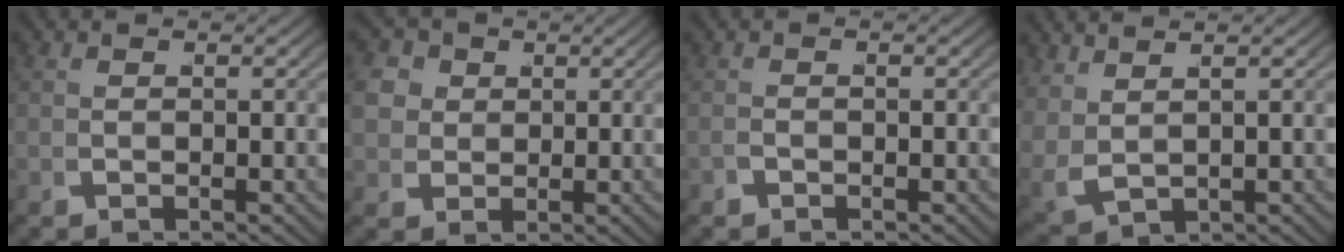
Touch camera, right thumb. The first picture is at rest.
{"total": 7.4, "force": [1.4, 6.3, 3.7], "torque": [-0.083, -0.013, 0.025]}
{"total": 0.8, "force": [-0.6, -0.4, -0.3], "torque": [0.019, 0.008, -0.017]}
{"total": 3.0, "force": [1.1, 1.6, 2.3], "torque": [-0.057, -0.004, 0.038]}